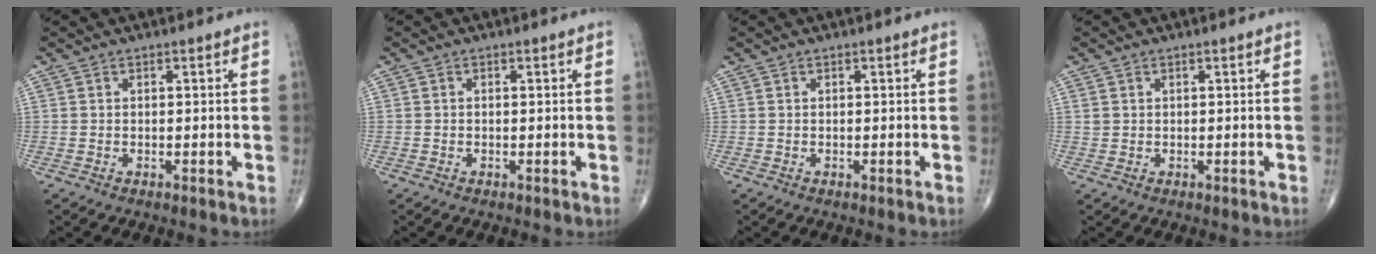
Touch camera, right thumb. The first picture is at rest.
{"total": 0.0}
{"total": 0.0}
{"total": 1.1, "force": [0.4, 0.9, 0.4], "torque": [-0.001, 0.000, 0.008]}